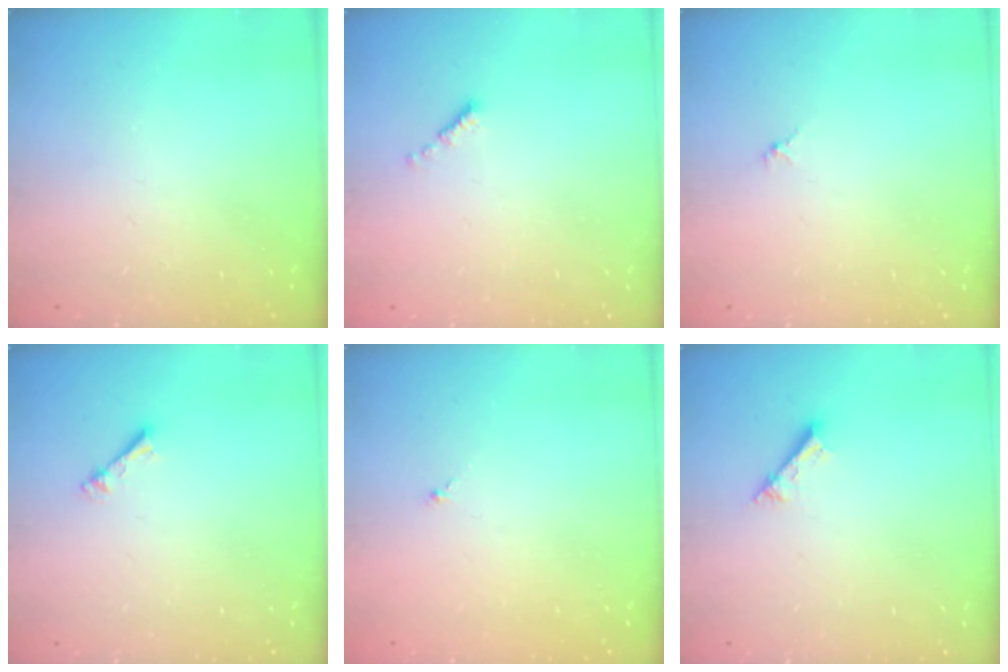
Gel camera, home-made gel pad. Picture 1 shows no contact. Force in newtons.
{"total": 0.0}
{"total": 0.8, "press": 0.6, "slide": 0.4}
{"total": 2.1, "press": 2.1, "slide": 0.3}
{"total": 1.0, "press": 0.8, "slide": 0.5}
{"total": 2.6, "press": 2.6, "slide": 0.1}